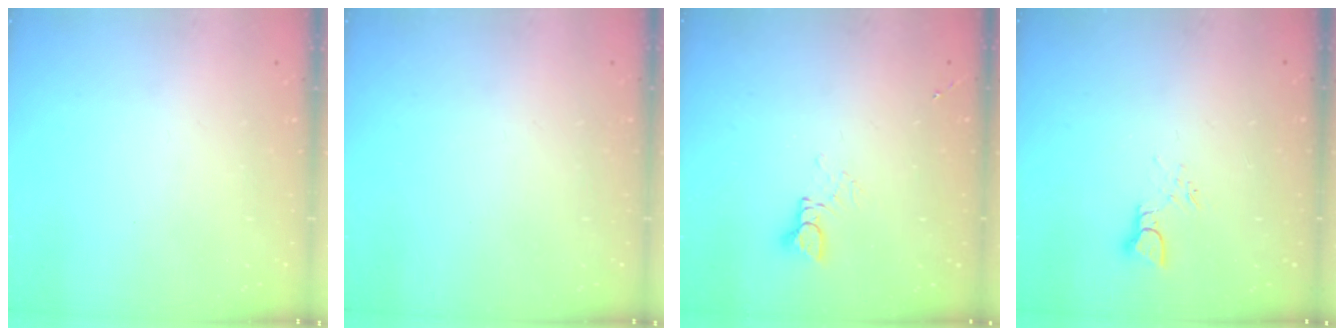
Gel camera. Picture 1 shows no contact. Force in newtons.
{"total": 0.0}
{"total": 2.6, "press": 2.6, "slide": 0.1}
{"total": 2.6, "press": 2.6, "slide": 0.2}